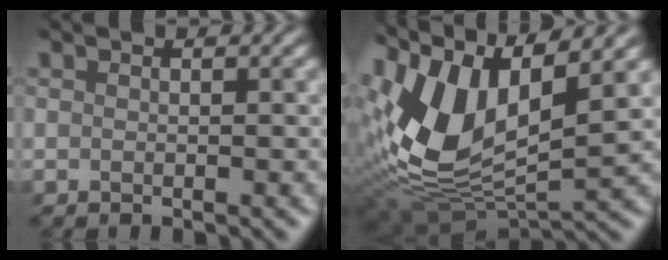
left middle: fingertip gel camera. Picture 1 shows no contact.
{"total": 10.8, "force": [3.5, 5.5, 8.6], "torque": [-0.206, -0.002, 0.061]}